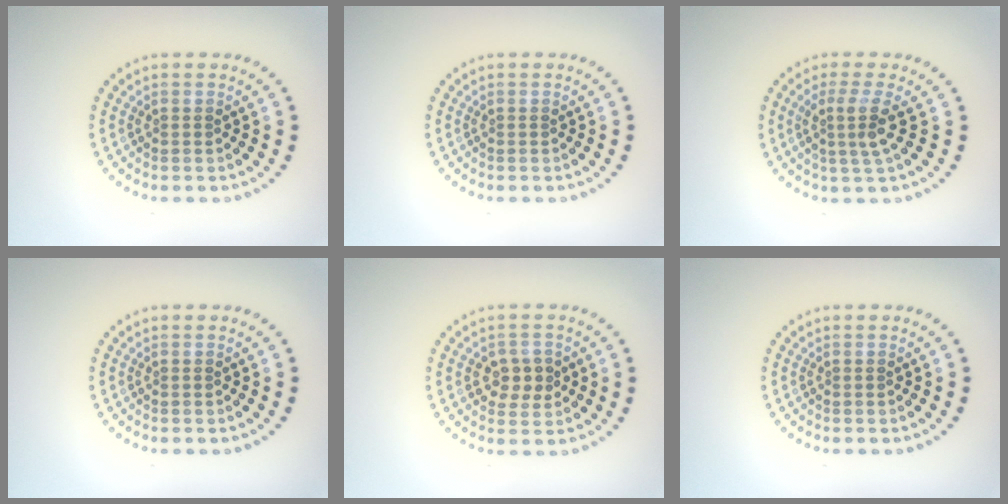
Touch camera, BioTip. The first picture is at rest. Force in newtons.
{"total": 0.0}
{"total": 2.7, "press": 2.0, "slide": 1.7}
{"total": 0.0}
{"total": 2.8, "press": 2.8, "slide": 0.3}
{"total": 0.0}